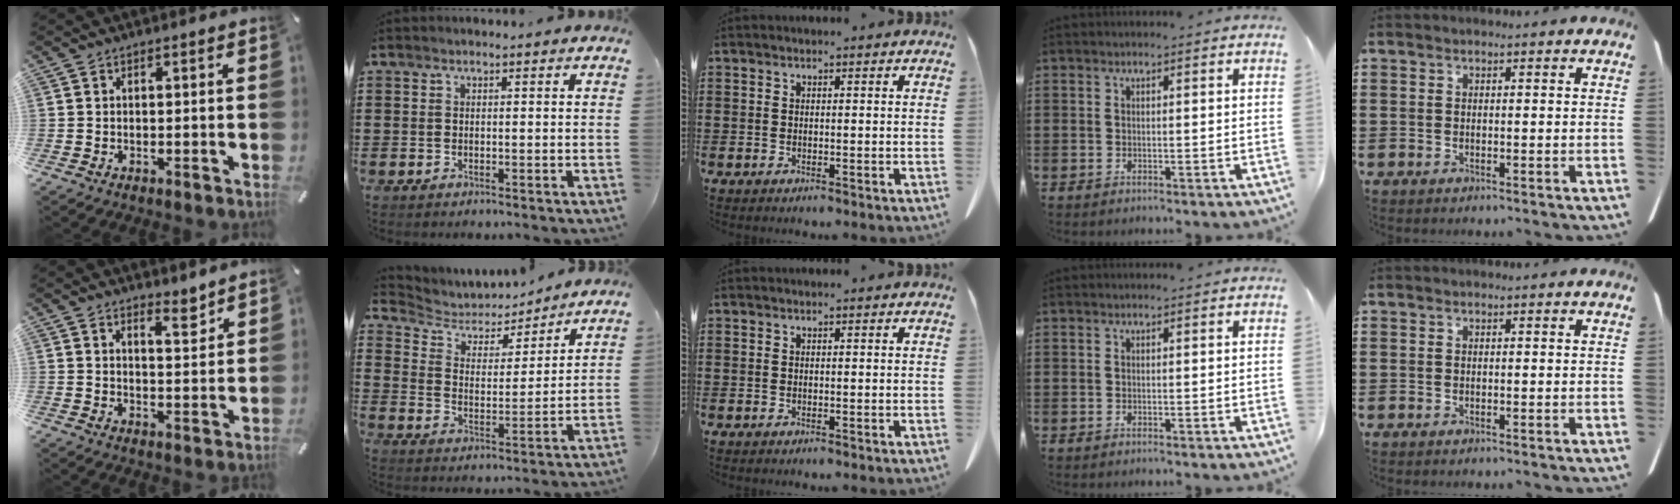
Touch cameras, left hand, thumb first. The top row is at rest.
{"thumb": {"total": 5.2, "force": [4.6, 1.4, 2.0], "torque": [-0.010, -0.041, 0.077]}, "index": {"total": 4.1, "force": [3.8, 1.5, 0.7], "torque": [-0.040, -0.025, 0.059]}}